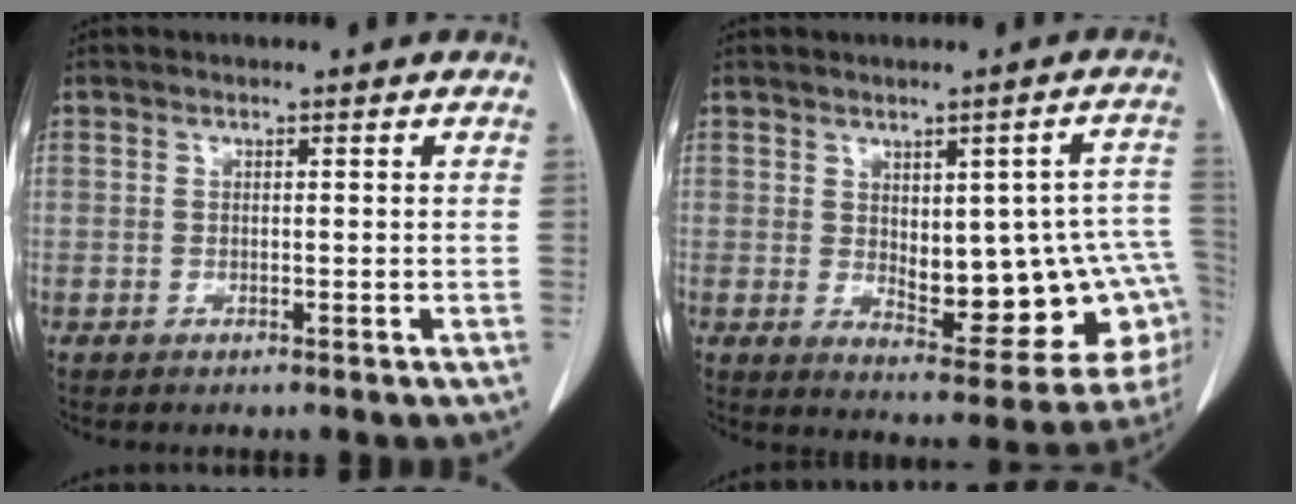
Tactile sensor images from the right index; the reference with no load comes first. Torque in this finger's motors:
{"motor_torque": [0.49, -0.16, 0.51, 0.05]}